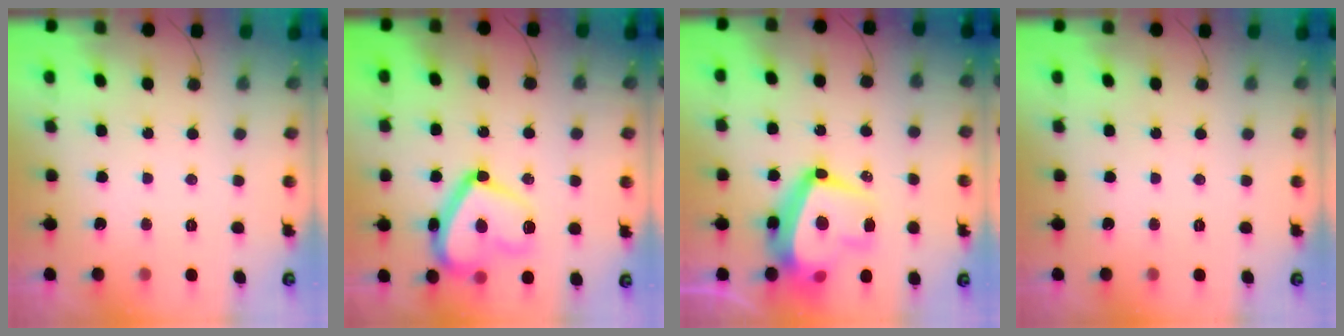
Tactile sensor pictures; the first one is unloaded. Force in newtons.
{"total": 17.4, "press": 17.3, "slide": 1.3}
{"total": 19.9, "press": 19.8, "slide": 1.7}
{"total": 0.0}